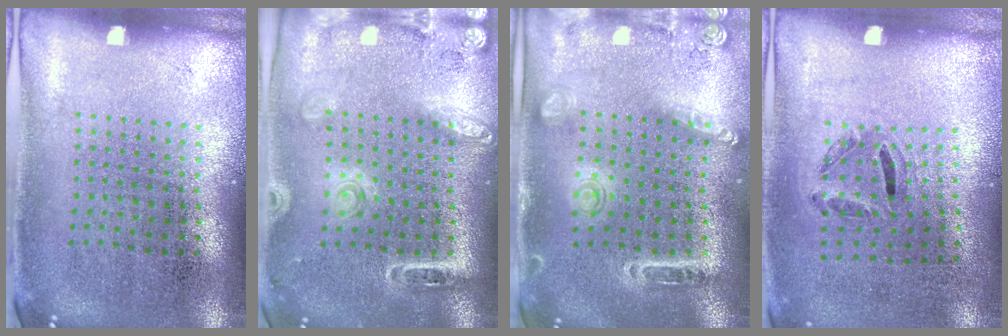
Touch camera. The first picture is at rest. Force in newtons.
{"total": 1.8, "press": 1.7, "slide": 0.7}
{"total": 1.5, "press": 1.5, "slide": 0.5}
{"total": 1.2, "press": 0.6, "slide": 1.0}